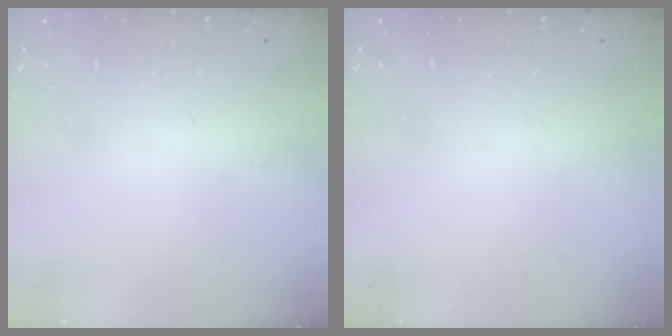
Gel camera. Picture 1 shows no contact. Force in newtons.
{"total": 0.0}